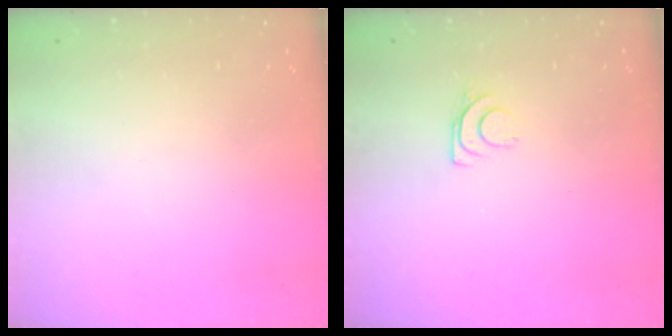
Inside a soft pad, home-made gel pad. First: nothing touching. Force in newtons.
{"total": 6.5, "press": 6.5, "slide": 0.7}